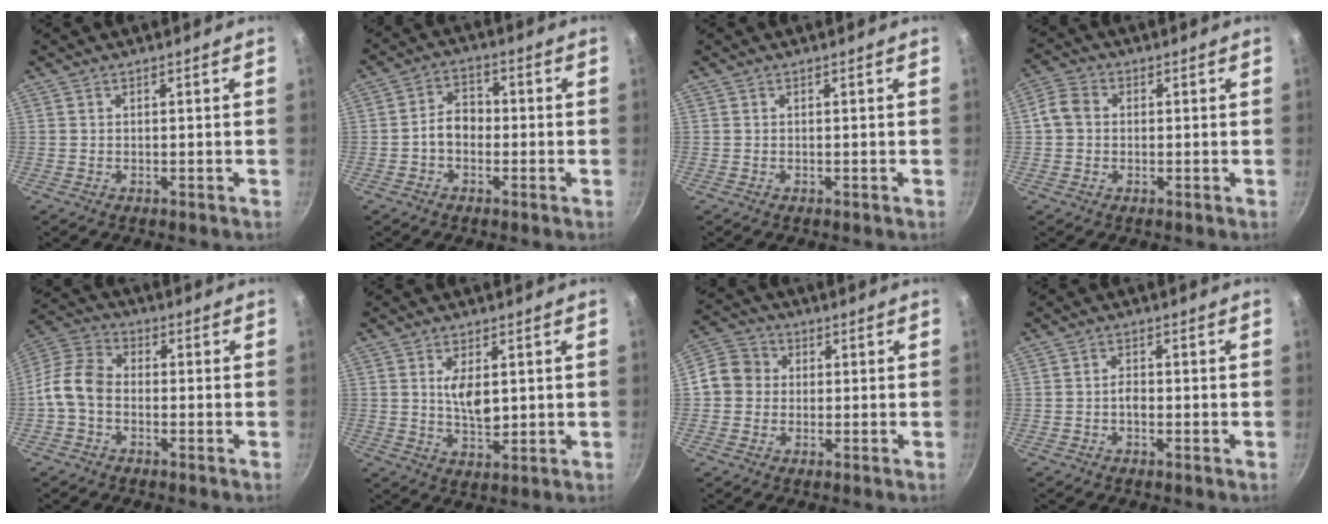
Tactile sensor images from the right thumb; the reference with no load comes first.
{"total": 5.4, "force": [-1.2, 4.0, 3.4], "torque": [-0.034, 0.026, -0.029]}
{"total": 0.0}
{"total": 4.7, "force": [0.1, 3.9, 2.6], "torque": [-0.040, 0.010, -0.012]}
{"total": 8.2, "force": [-2.2, 5.8, 5.4], "torque": [-0.100, 0.036, -0.062]}
{"total": 6.3, "force": [1.2, 3.1, 5.3], "torque": [-0.084, -0.015, 0.026]}
{"total": 7.3, "force": [0.1, 6.6, 3.1], "torque": [-0.026, 0.016, -0.020]}
{"total": 2.0, "force": [-0.6, 1.1, 1.6], "torque": [-0.025, 0.008, -0.014]}